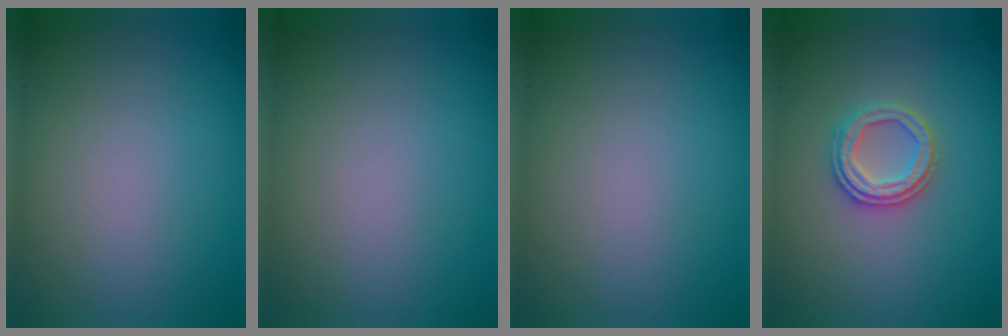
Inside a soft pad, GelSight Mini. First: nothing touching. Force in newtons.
{"total": 0.0}
{"total": 0.0}
{"total": 2.6, "press": 2.5, "slide": 0.7}